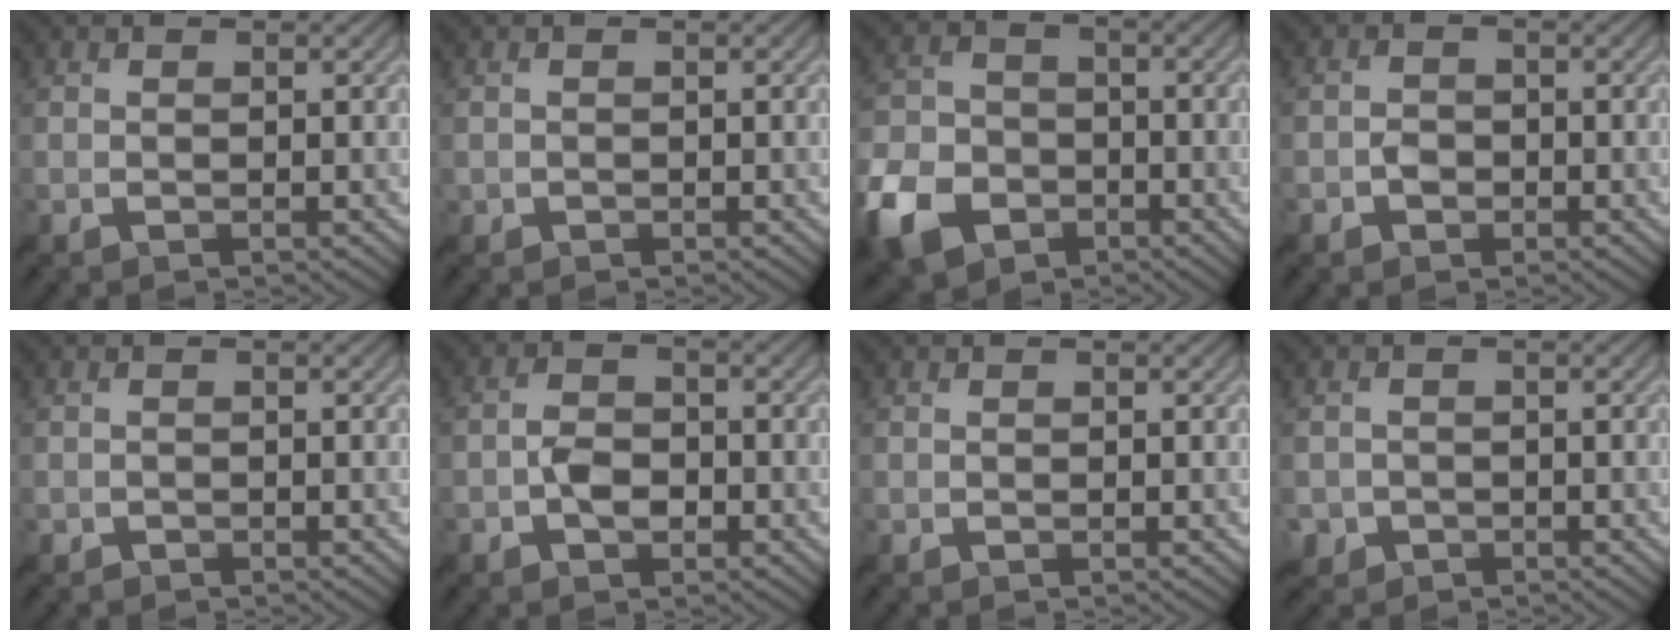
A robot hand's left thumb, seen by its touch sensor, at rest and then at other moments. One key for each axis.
{"total": 0.8, "fx": -0.3, "fy": 0.7, "fz": -0.2, "tx": 0.009, "ty": -0.005, "tz": -0.006}
{"total": 10.1, "fx": -5.5, "fy": 6.8, "fz": 4.9, "tx": -0.135, "ty": -0.020, "tz": -0.122}
{"total": 1.7, "fx": -0.8, "fy": 1.3, "fz": 0.8, "tx": -0.014, "ty": 0.004, "tz": -0.020}
{"total": 0.7, "fx": -0.5, "fy": 0.4, "fz": -0.2, "tx": 0.008, "ty": -0.001, "tz": -0.010}
{"total": 3.3, "fx": -1.3, "fy": 1.8, "fz": 2.5, "tx": -0.051, "ty": 0.007, "tz": -0.031}
{"total": 0.0}
{"total": 2.1, "fx": -1.1, "fy": 1.8, "fz": 0.1, "tx": 0.004, "ty": -0.006, "tz": -0.026}